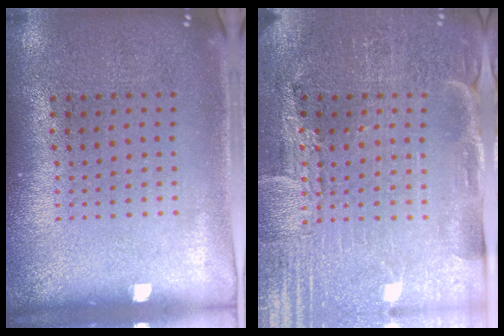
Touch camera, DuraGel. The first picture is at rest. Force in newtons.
{"total": 3.8, "press": 3.7, "slide": 0.8}